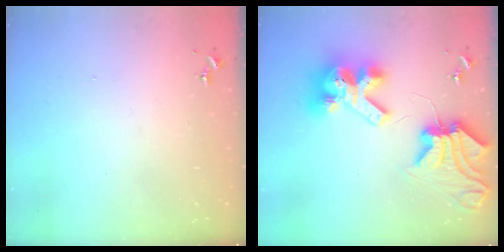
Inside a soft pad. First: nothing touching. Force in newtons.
{"total": 17.8, "press": 17.7, "slide": 1.9}